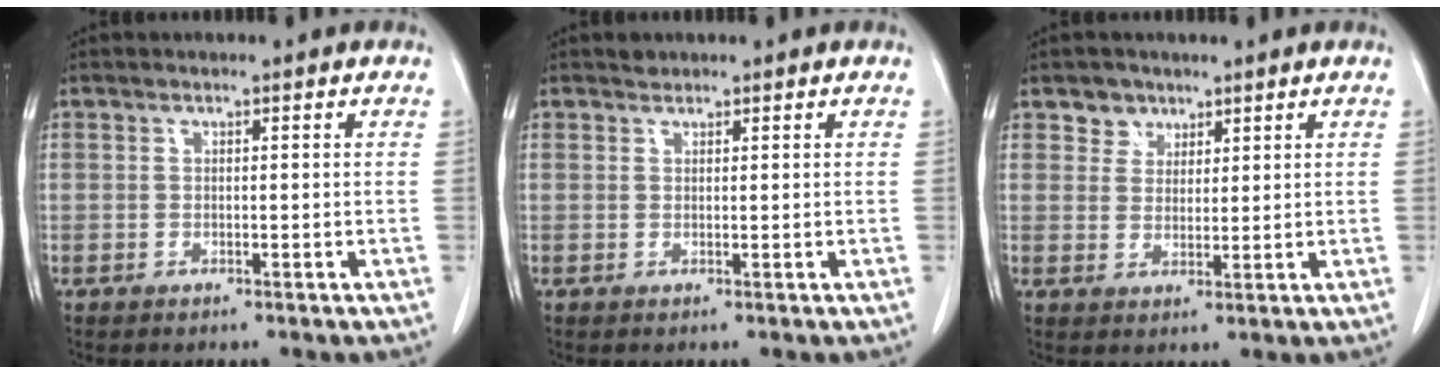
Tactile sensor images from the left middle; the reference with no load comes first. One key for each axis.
{"total": 0.8, "fx": 0.7, "fy": 0.4, "fz": -0.1, "tx": 0.000, "ty": 0.001, "tz": 0.009}
{"total": 3.2, "fx": 2.2, "fy": 2.4, "fz": 0.0, "tx": 0.003, "ty": 0.002, "tz": 0.033}